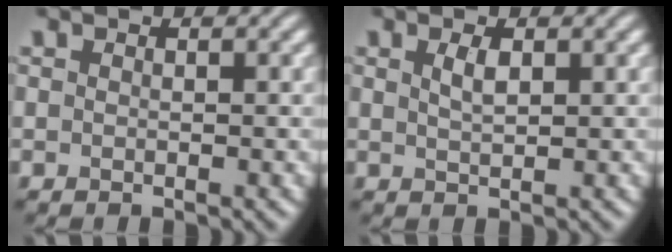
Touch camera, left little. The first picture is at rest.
{"total": 1.5, "force": [0.7, 0.5, 1.2], "torque": [-0.026, 0.002, 0.014]}